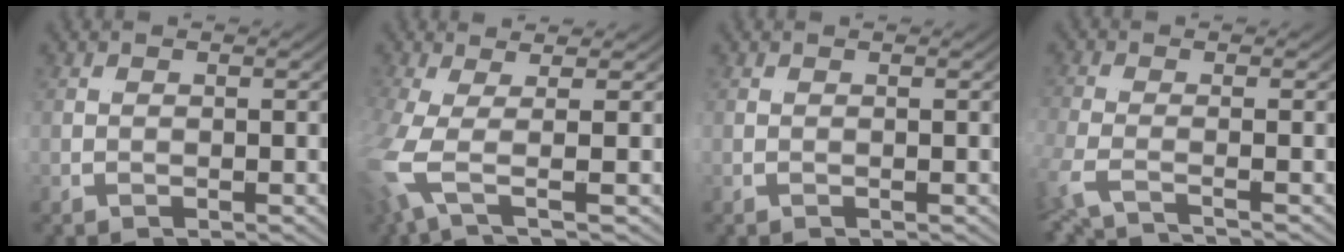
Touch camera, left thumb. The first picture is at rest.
{"total": 2.7, "force": [0.9, -2.3, 1.0], "torque": [-0.040, 0.010, 0.007]}
{"total": 0.0}
{"total": 1.9, "force": [-0.9, -1.5, 0.6], "torque": [-0.023, -0.002, -0.017]}